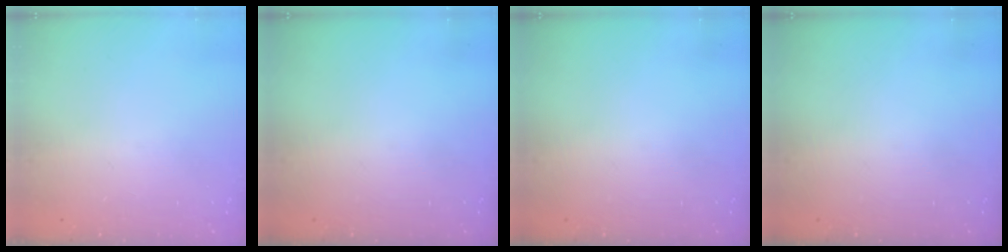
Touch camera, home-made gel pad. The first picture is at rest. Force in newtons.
{"total": 0.0}
{"total": 0.0}
{"total": 0.0}